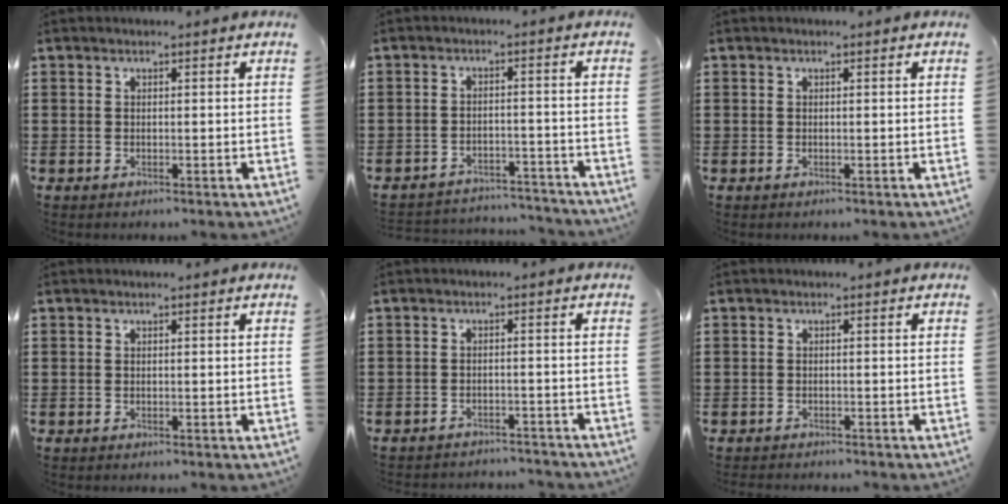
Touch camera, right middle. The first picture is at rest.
{"total": 3.5, "force": [-3.5, 0.4, 0.0], "torque": [-0.006, 0.002, -0.074]}
{"total": 0.0}
{"total": 0.0}
{"total": 2.3, "force": [-2.3, 0.2, -0.1], "torque": [-0.006, 0.000, -0.050]}
{"total": 1.0, "force": [-0.9, 0.2, -0.1], "torque": [0.001, 0.004, -0.022]}